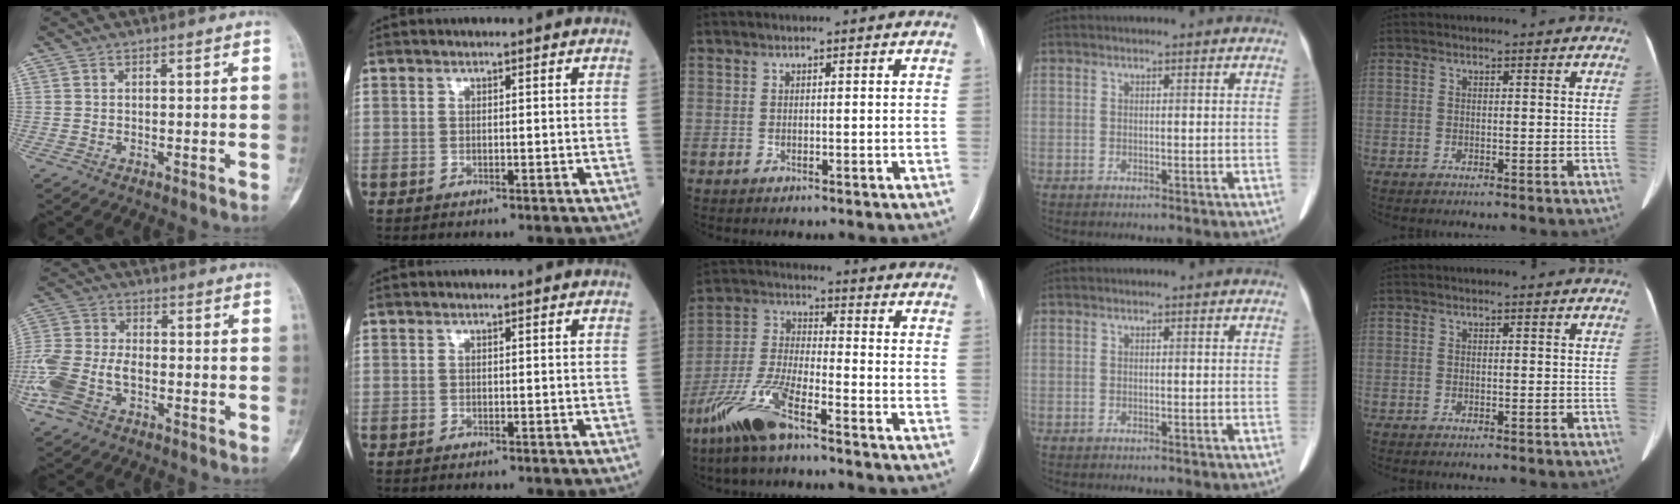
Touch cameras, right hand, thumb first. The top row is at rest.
{"thumb": {"total": 12.6, "force": [-4.3, 7.7, 9.0], "torque": [-0.214, 0.021, -0.086]}, "middle": {"total": 11.7, "force": [-8.0, 2.4, 8.1], "torque": [-0.190, -0.018, -0.160]}}